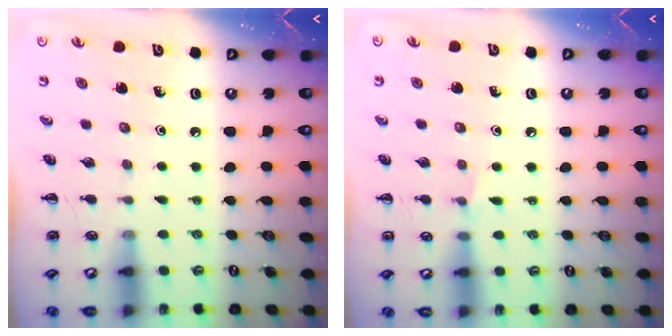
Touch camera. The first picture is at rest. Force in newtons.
{"total": 4.4, "press": 4.1, "slide": 1.5}